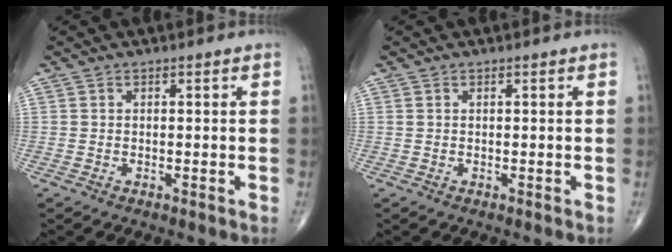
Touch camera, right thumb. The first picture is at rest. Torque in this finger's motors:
{"motor_torque": [0.16, 0.06, 0.06, 0.17, 0.03]}